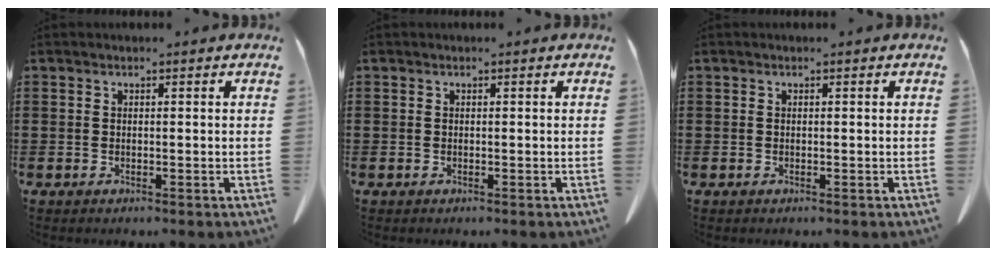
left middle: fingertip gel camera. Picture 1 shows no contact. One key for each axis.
{"total": 0.0}
{"total": 0.0}